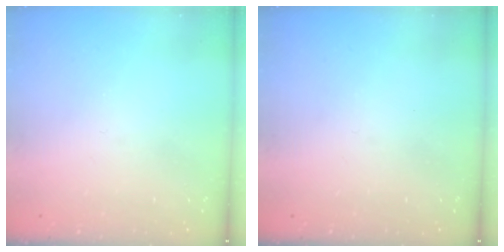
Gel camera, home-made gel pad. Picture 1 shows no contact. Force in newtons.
{"total": 0.0}